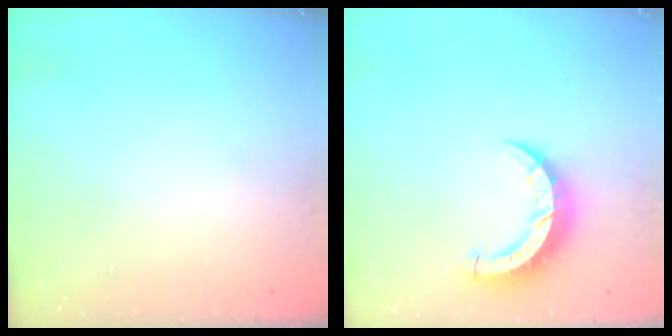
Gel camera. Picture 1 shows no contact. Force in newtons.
{"total": 8.7, "press": 8.6, "slide": 0.5}